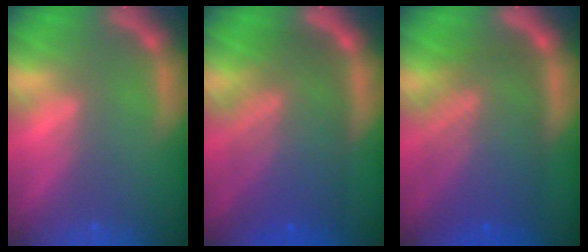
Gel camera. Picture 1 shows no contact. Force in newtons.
{"total": 10.0}
{"total": 10.1}